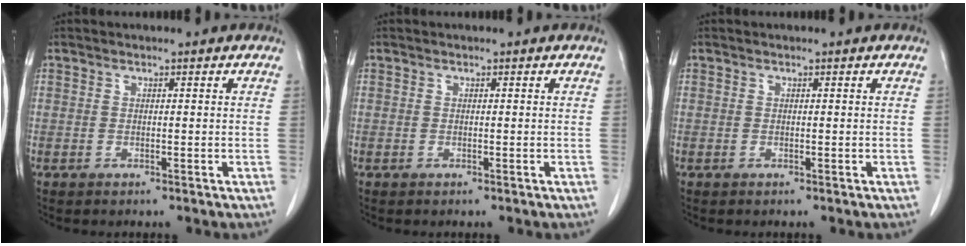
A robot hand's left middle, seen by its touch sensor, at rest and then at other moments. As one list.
[{"total": 0.0}, {"total": 0.0}]